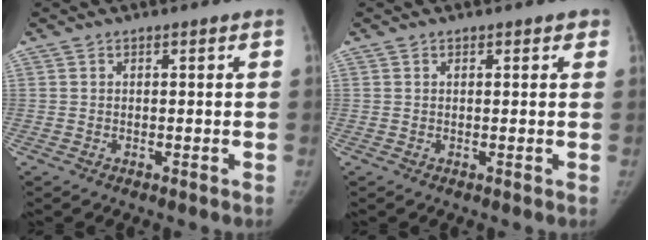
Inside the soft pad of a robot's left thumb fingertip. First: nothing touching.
{"total": 1.0, "force": [0.6, 0.7, 0.4], "torque": [0.010, -0.001, 0.003]}